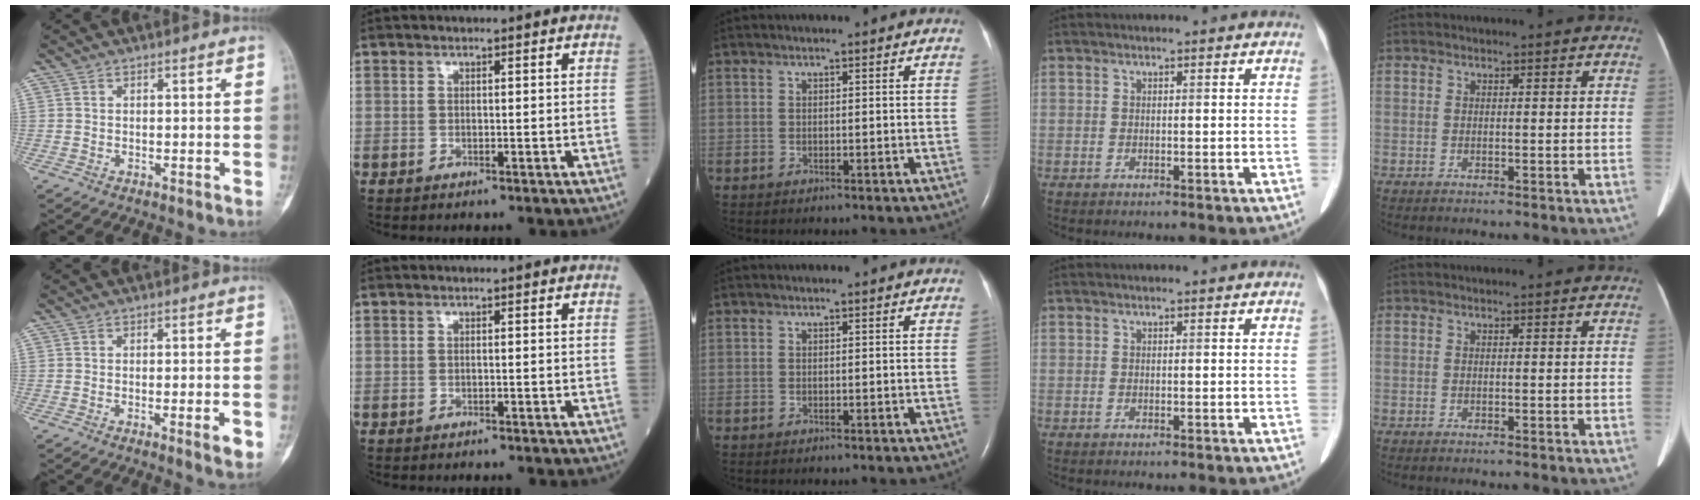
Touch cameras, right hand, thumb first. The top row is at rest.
{"thumb": {"total": 4.1, "force": [-1.2, 0.7, 3.8], "torque": [-0.054, -0.004, -0.015]}, "index": {"total": 0.5, "force": [-0.5, 0.1, 0.2], "torque": [-0.008, -0.001, -0.009]}}